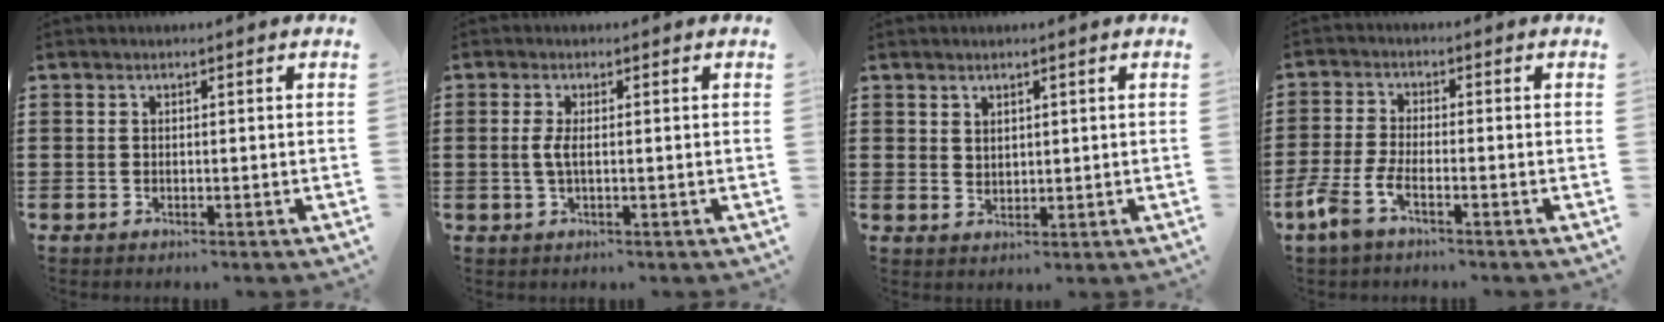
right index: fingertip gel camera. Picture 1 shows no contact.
{"total": 2.2, "force": [-0.1, 0.5, 2.2], "torque": [-0.058, -0.007, -0.008]}
{"total": 1.9, "force": [1.7, 1.0, 0.2], "torque": [-0.007, 0.004, 0.033]}
{"total": 4.8, "force": [-2.9, 1.1, 3.7], "torque": [-0.104, -0.017, -0.062]}